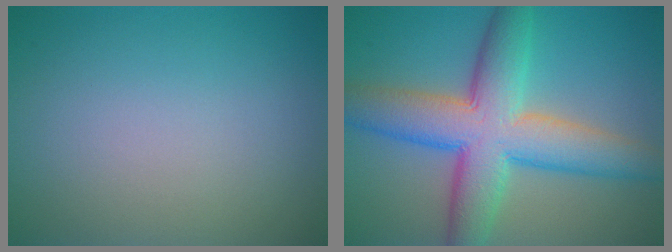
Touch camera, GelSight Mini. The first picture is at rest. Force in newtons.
{"total": 9.8, "press": 9.8, "slide": 0.4}